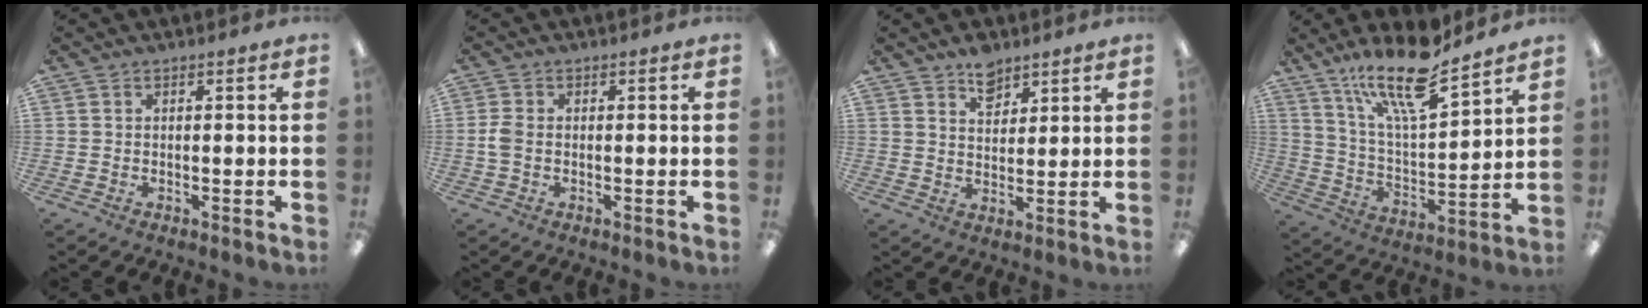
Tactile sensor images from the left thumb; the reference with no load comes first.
{"total": 3.0, "force": [-0.2, 1.9, 2.4], "torque": [-0.059, 0.000, -0.008]}
{"total": 6.1, "force": [4.6, 3.4, 2.0], "torque": [-0.019, -0.026, 0.082]}
{"total": 18.8, "force": [14.3, 4.8, 11.1], "torque": [-0.200, -0.083, 0.241]}